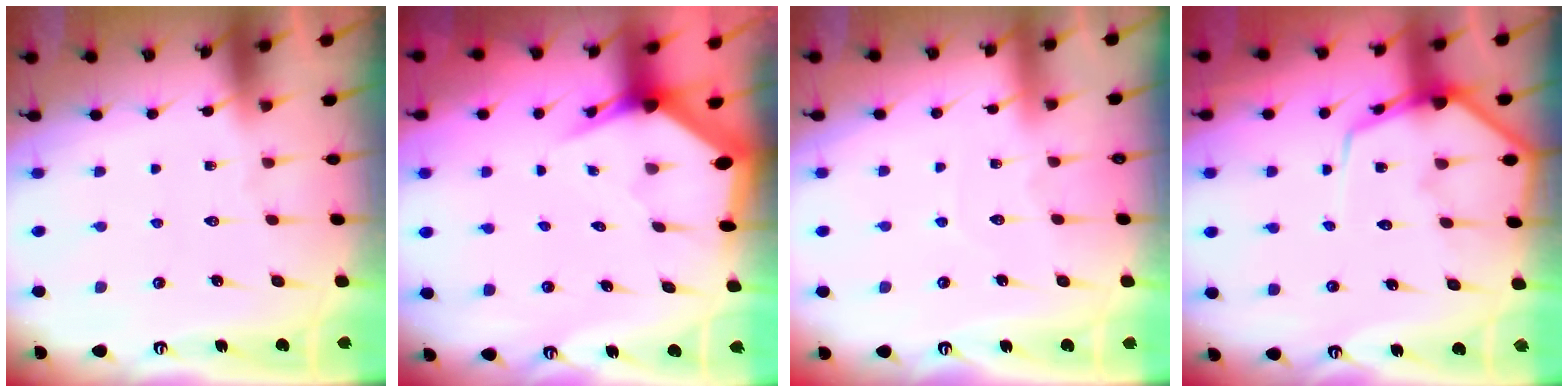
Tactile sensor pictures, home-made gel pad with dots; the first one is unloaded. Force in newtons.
{"total": 4.1, "press": 4.0, "slide": 0.5}
{"total": 2.7, "press": 2.7, "slide": 0.2}
{"total": 9.8, "press": 9.7, "slide": 1.1}